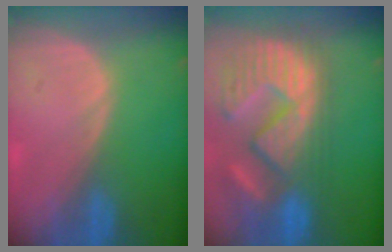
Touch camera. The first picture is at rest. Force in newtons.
{"total": 14.2, "press": 12.1, "slide": 7.5}